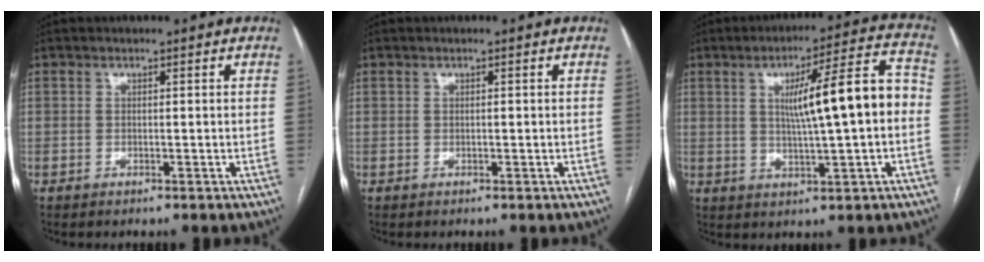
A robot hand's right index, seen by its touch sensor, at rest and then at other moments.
{"total": 0.0}
{"total": 12.5, "force": [0.5, 1.0, 12.4], "torque": [-0.183, 0.026, 0.009]}